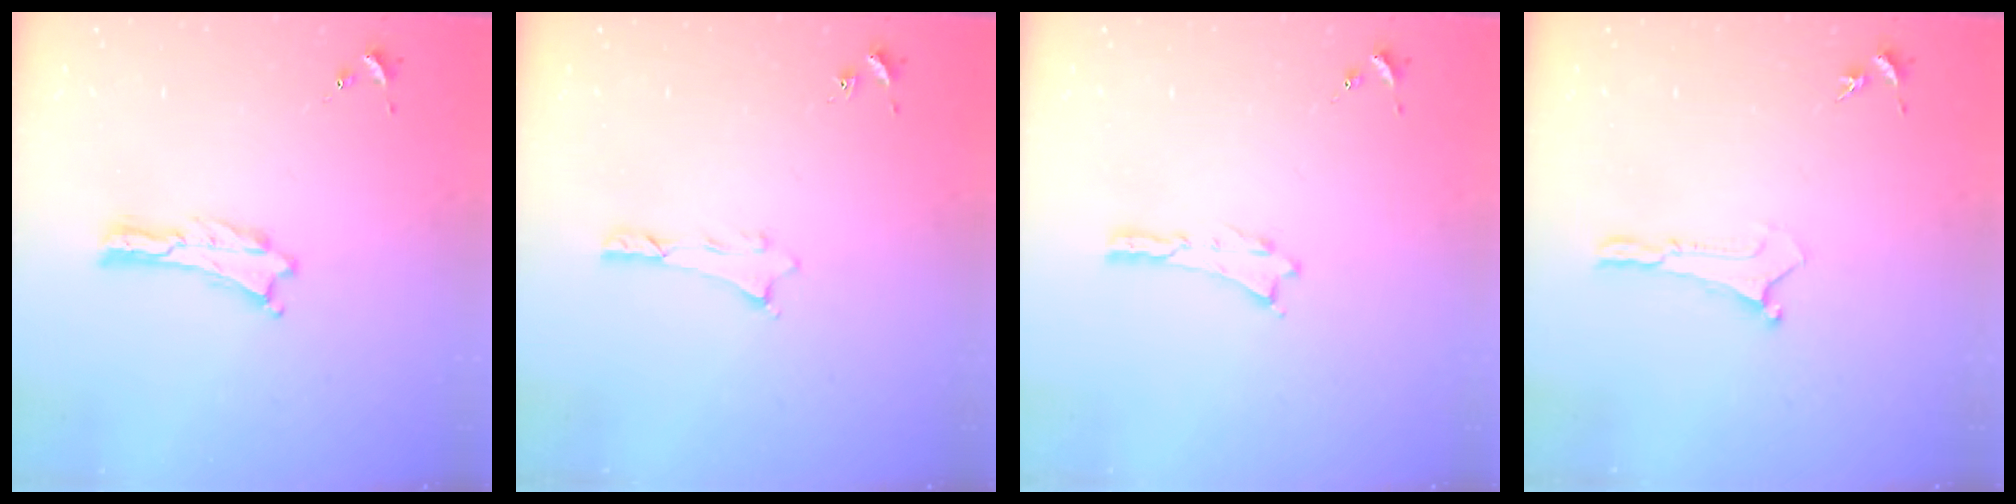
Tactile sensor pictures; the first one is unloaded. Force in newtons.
{"total": 0.6, "press": 0.5, "slide": 0.2}
{"total": 0.0}
{"total": 0.0}